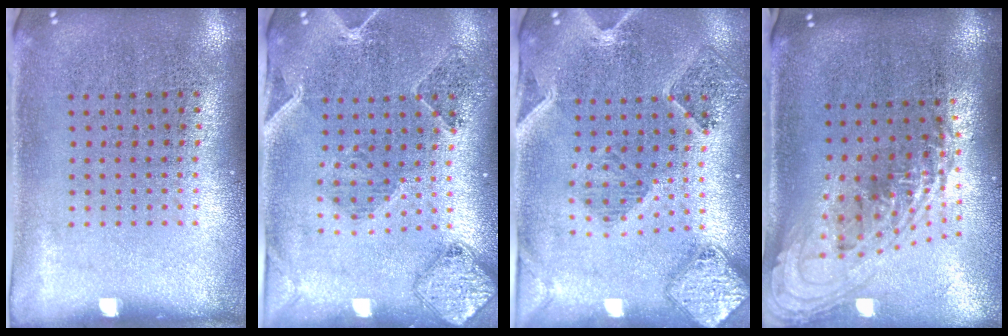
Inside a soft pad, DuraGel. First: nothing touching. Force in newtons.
{"total": 0.6, "press": 0.5, "slide": 0.3}
{"total": 1.5, "press": 1.4, "slide": 0.4}
{"total": 2.2, "press": 1.6, "slide": 1.5}